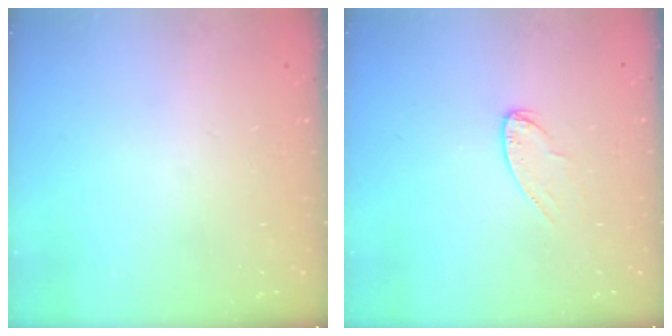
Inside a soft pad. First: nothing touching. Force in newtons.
{"total": 6.6, "press": 6.6, "slide": 0.6}